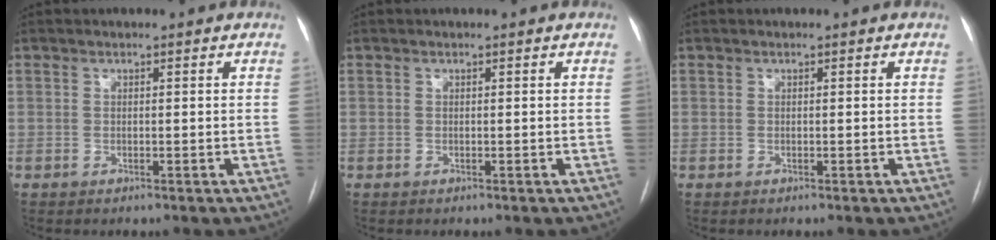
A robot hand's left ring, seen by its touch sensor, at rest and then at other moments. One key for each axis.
{"total": 0.0}
{"total": 0.0}